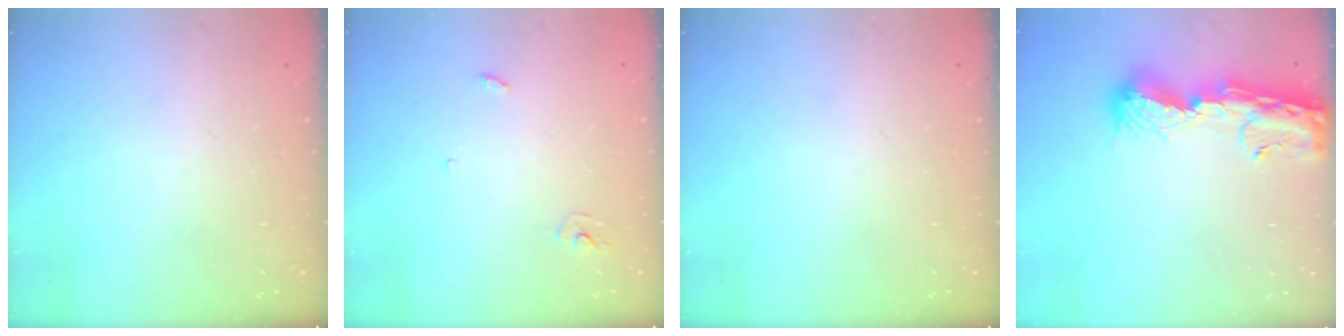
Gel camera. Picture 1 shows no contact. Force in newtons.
{"total": 2.9, "press": 2.9, "slide": 0.2}
{"total": 0.0}
{"total": 13.0, "press": 12.9, "slide": 1.3}